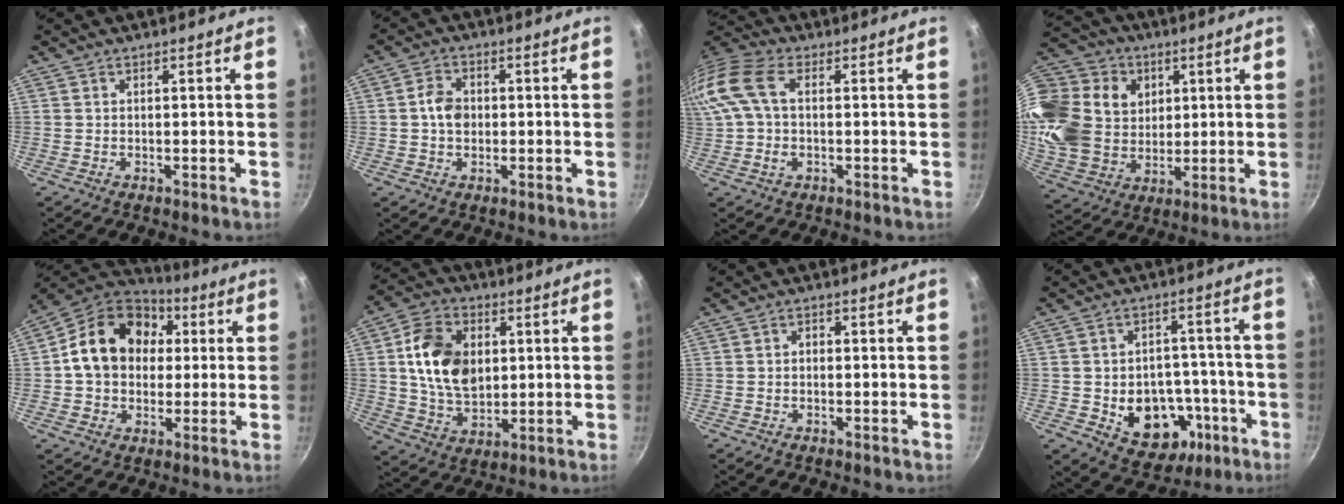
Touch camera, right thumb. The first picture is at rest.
{"total": 5.1, "force": [0.0, 3.9, 3.3], "torque": [-0.043, 0.011, -0.007]}
{"total": 14.3, "force": [2.2, 8.6, 11.2], "torque": [-0.238, 0.025, 0.029]}
{"total": 25.2, "force": [8.1, 20.0, 13.0], "torque": [-0.276, 0.003, 0.160]}
{"total": 18.0, "force": [3.1, 14.0, 10.9], "torque": [-0.162, 0.027, 0.038]}
{"total": 15.0, "force": [2.5, 10.6, 10.3], "torque": [-0.161, -0.002, 0.044]}
{"total": 1.4, "force": [-0.1, 1.1, 0.8], "torque": [-0.014, 0.006, -0.003]}
{"total": 14.8, "force": [-4.6, 11.1, 8.6], "torque": [-0.082, 0.034, -0.049]}